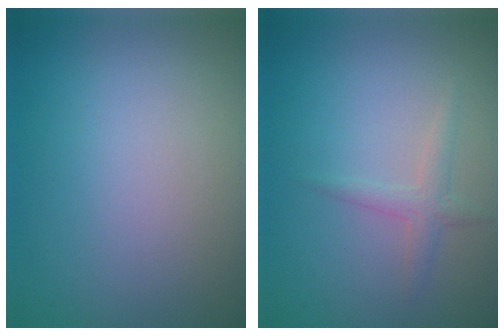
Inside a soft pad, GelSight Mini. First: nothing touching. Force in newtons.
{"total": 1.3, "press": 1.3, "slide": 0.1}